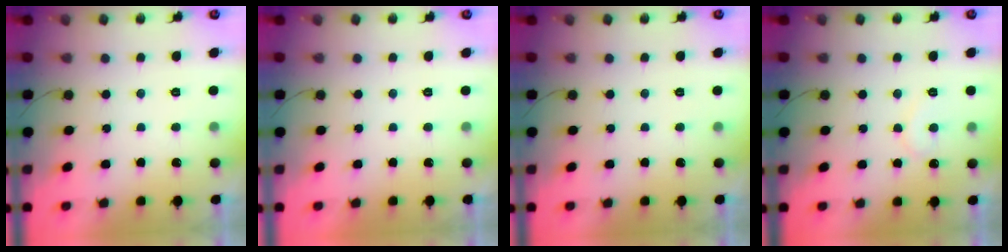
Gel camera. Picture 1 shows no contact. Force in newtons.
{"total": 1.6, "press": 1.6, "slide": 0.0}
{"total": 0.0}
{"total": 6.0, "press": 6.0, "slide": 0.3}